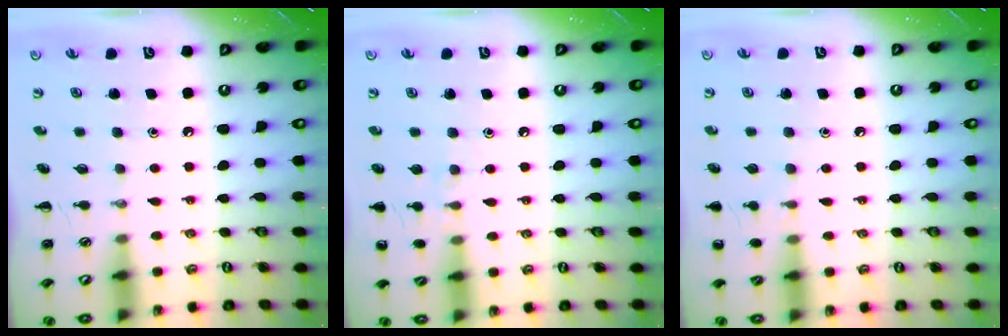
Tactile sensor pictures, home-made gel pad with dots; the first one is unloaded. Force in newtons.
{"total": 6.5, "press": 6.3, "slide": 1.5}
{"total": 5.9, "press": 5.7, "slide": 1.7}